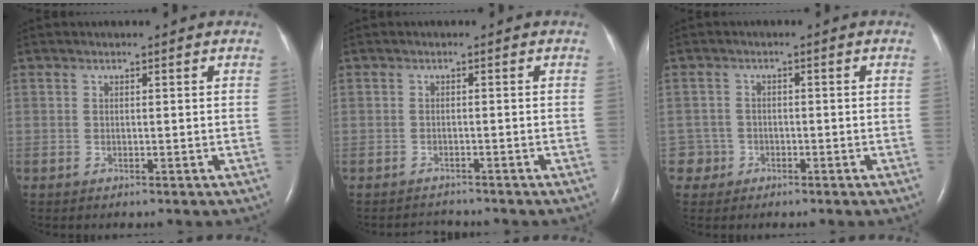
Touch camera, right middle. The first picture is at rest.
{"total": 1.8, "force": [-1.6, 0.3, -0.6], "torque": [0.006, -0.009, -0.026]}
{"total": 2.4, "force": [-1.2, 2.0, -0.7], "torque": [0.018, 0.013, -0.029]}